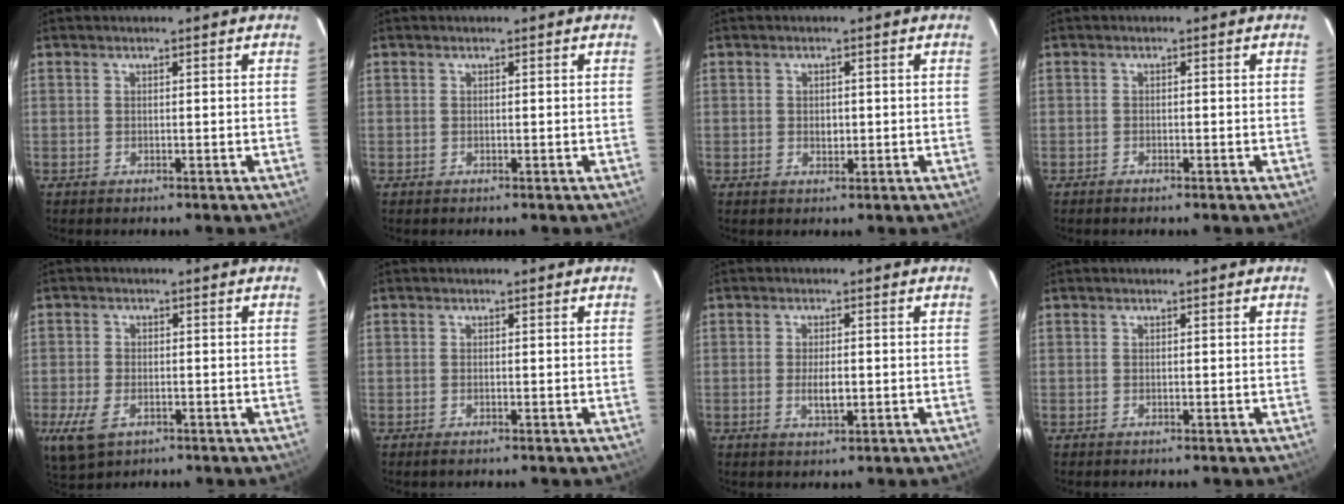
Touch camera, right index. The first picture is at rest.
{"total": 0.0}
{"total": 1.6, "force": [-0.1, 1.2, 1.0], "torque": [-0.017, 0.002, -0.001]}
{"total": 0.9, "force": [-0.8, 0.3, 0.4], "torque": [-0.010, 0.000, -0.017]}
{"total": 7.7, "force": [-3.4, 4.6, 5.2], "torque": [-0.126, -0.017, -0.061]}
{"total": 0.8, "force": [-0.4, -0.1, 0.7], "torque": [-0.012, 0.001, -0.008]}
{"total": 3.6, "force": [-0.6, 1.3, 3.3], "torque": [-0.060, -0.005, -0.009]}
{"total": 0.0}